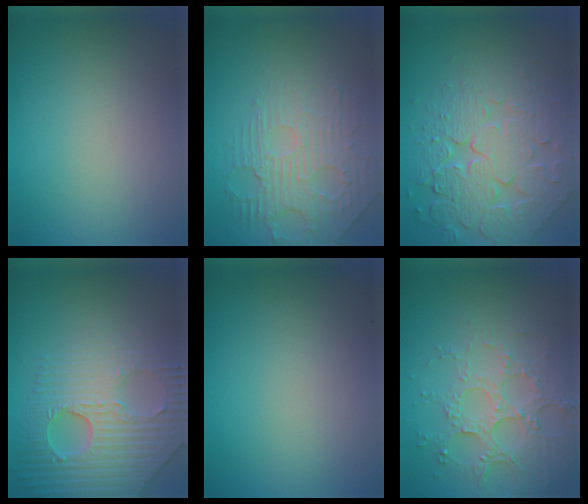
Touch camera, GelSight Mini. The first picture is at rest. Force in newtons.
{"total": 2.9, "press": 2.4, "slide": 1.6}
{"total": 7.7, "press": 6.0, "slide": 4.7}
{"total": 6.7, "press": 5.5, "slide": 4.0}
{"total": 0.0}
{"total": 4.5, "press": 3.5, "slide": 2.7}